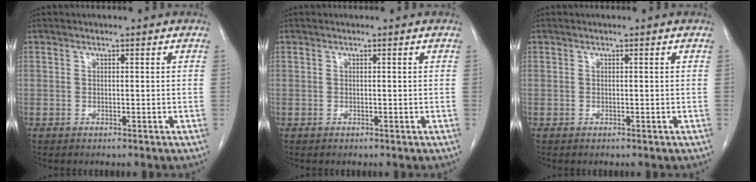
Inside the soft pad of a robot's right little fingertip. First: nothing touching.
{"total": 0.0}
{"total": 0.0}